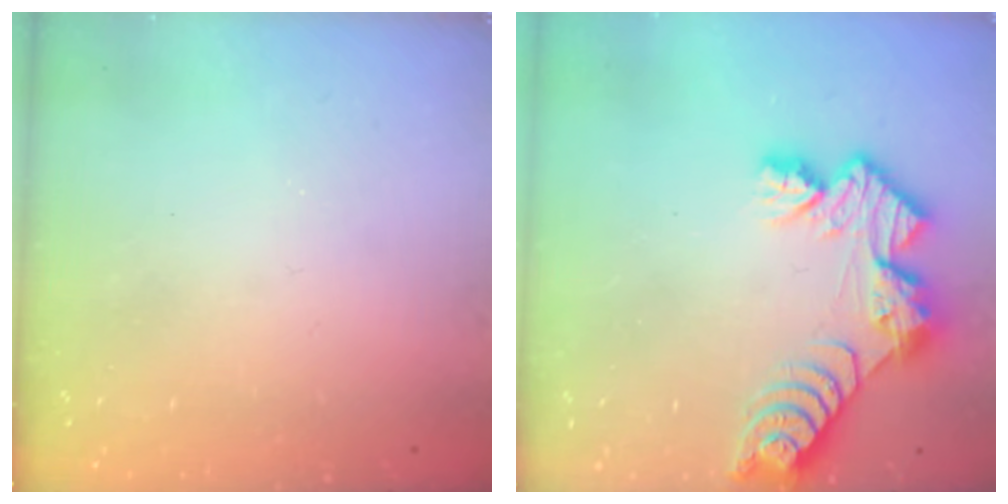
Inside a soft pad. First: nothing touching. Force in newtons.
{"total": 10.3, "press": 10.3, "slide": 1.0}